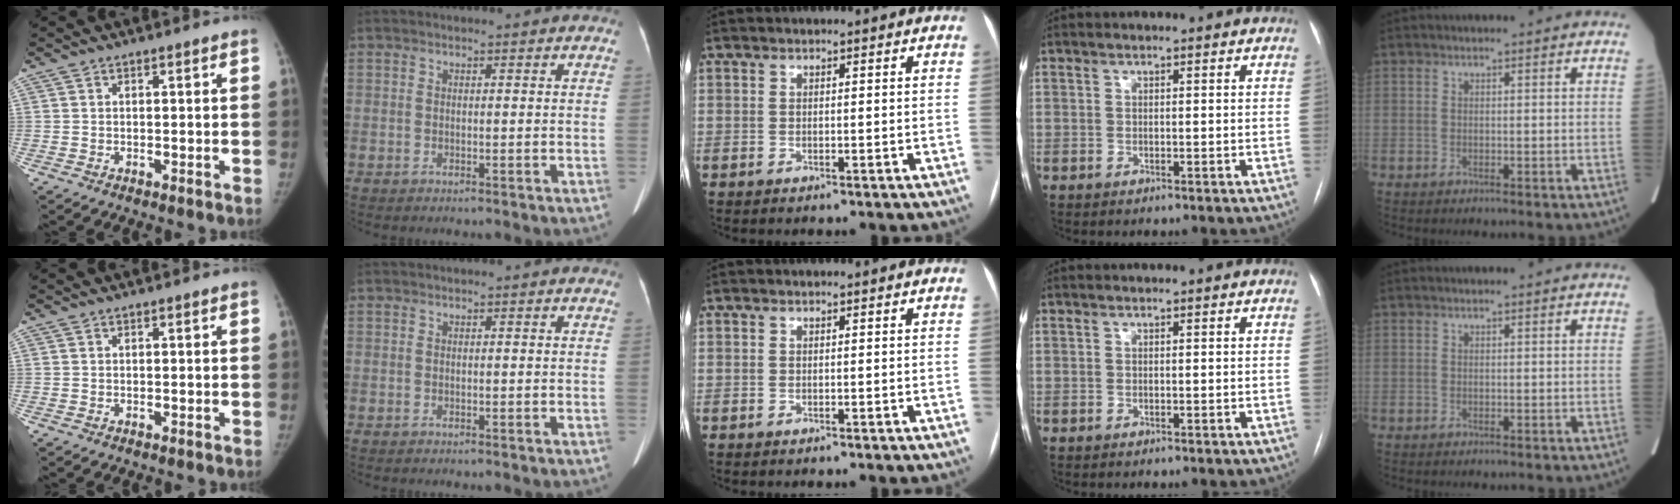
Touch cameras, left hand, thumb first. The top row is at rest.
{}